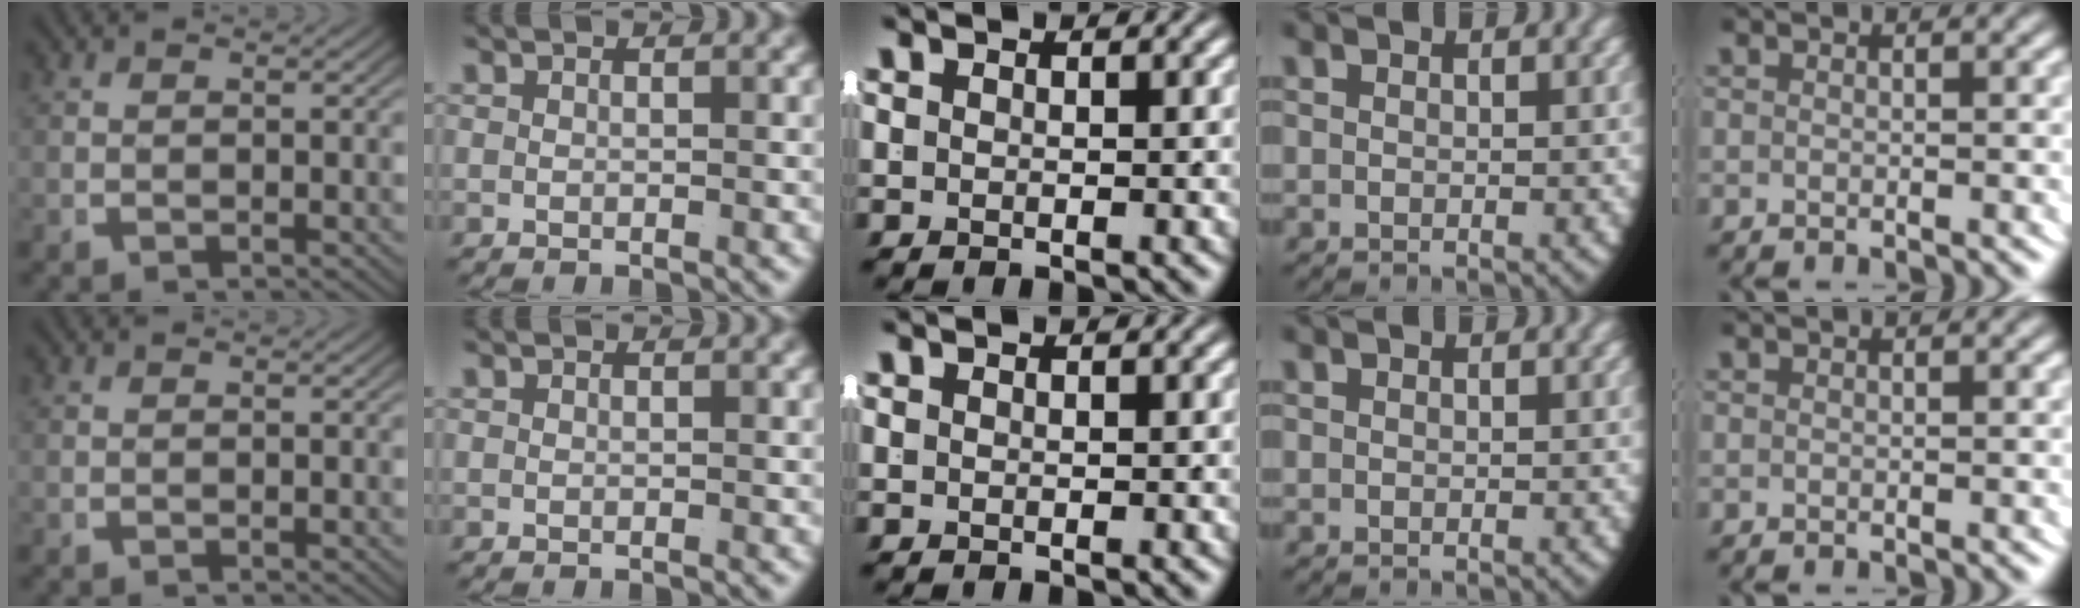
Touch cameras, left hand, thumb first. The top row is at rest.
{}